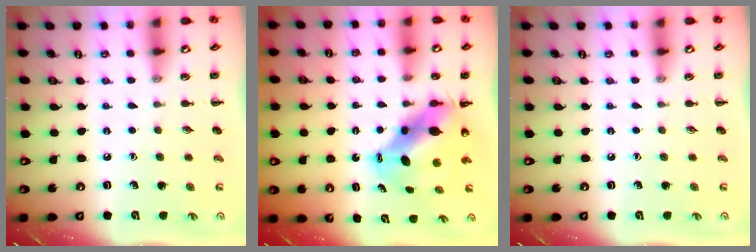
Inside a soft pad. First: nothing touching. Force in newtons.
{"total": 8.3, "press": 8.0, "slide": 2.2}
{"total": 0.0}